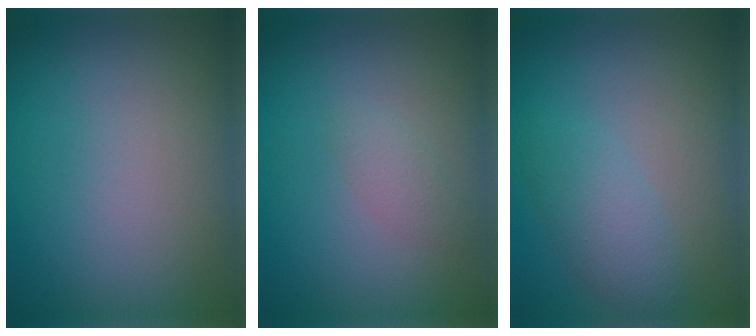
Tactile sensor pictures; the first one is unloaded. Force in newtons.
{"total": 1.1, "press": 1.1, "slide": 0.0}
{"total": 2.5, "press": 2.5, "slide": 0.0}